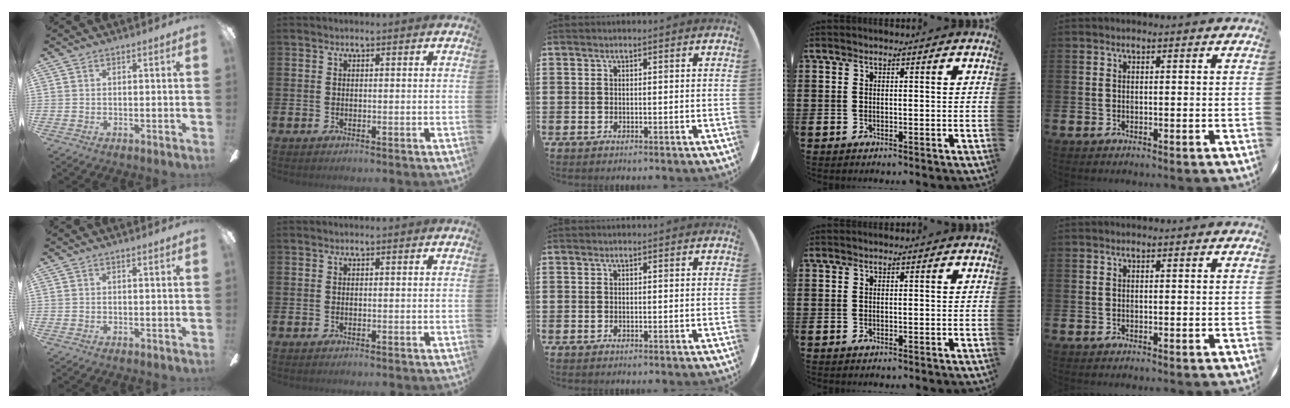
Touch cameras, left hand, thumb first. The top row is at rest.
{}